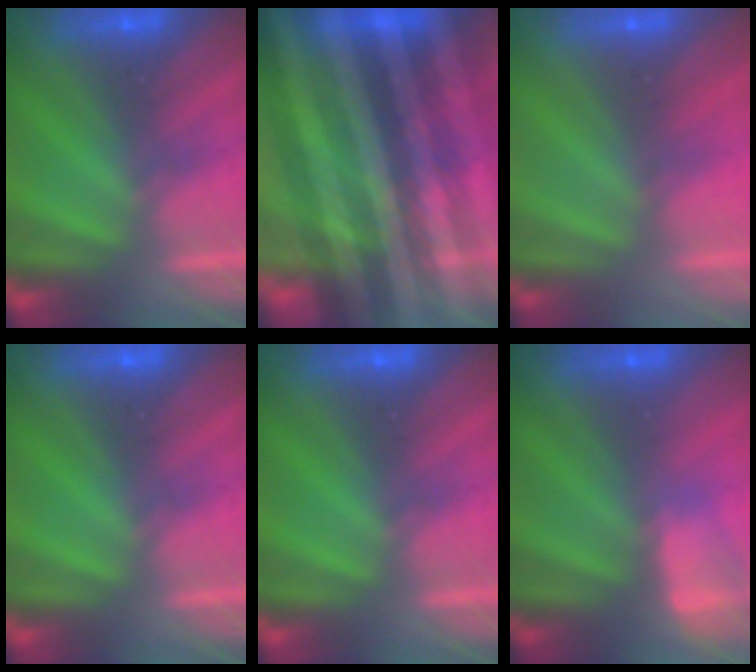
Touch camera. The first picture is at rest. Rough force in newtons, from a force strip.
{"total": 12.7}
{"total": 2.7}
{"total": 0.0}
{"total": 0.0}
{"total": 2.9}